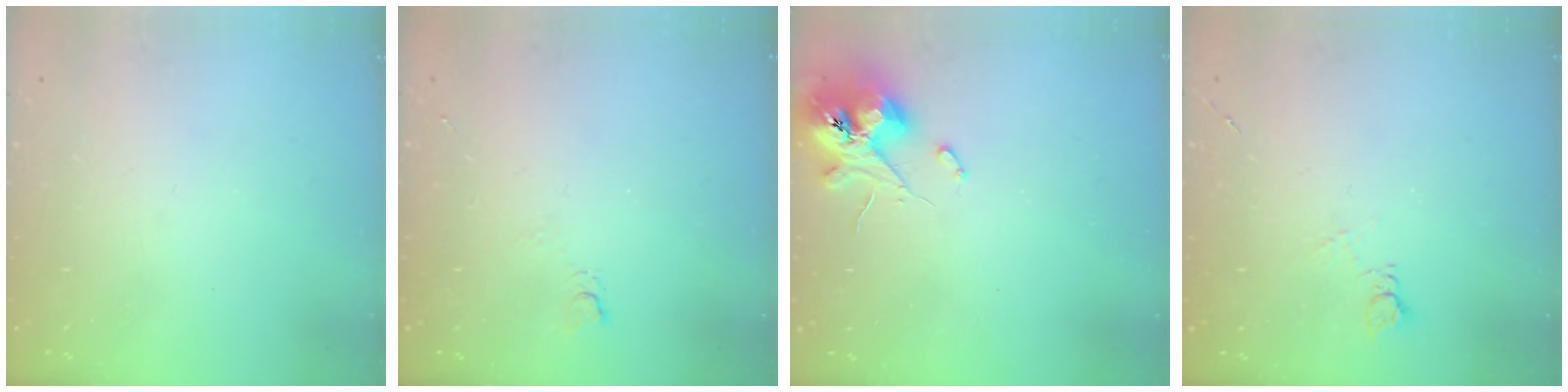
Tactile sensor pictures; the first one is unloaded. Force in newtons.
{"total": 2.7, "press": 2.6, "slide": 0.5}
{"total": 11.8, "press": 11.6, "slide": 1.8}
{"total": 4.6, "press": 4.5, "slide": 0.7}